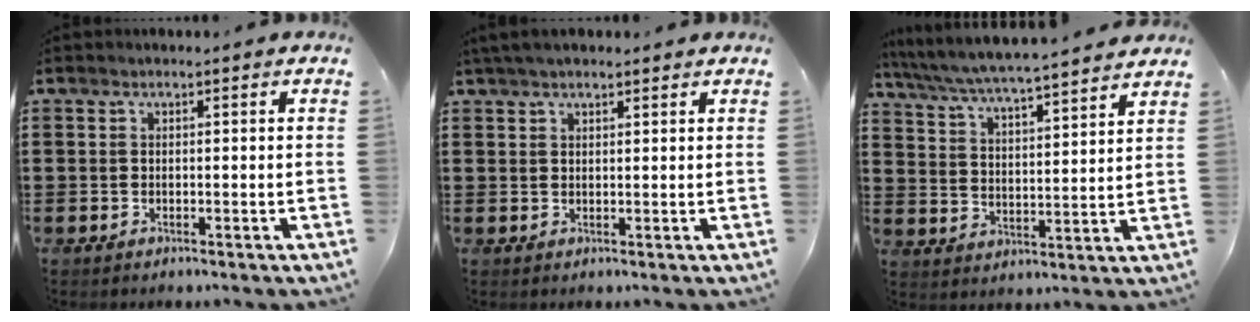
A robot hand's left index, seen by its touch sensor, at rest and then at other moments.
{"total": 2.3, "force": [1.8, 0.6, 1.2], "torque": [-0.027, 0.004, 0.034]}
{"total": 4.6, "force": [4.4, -0.4, 1.4], "torque": [-0.050, -0.037, 0.069]}